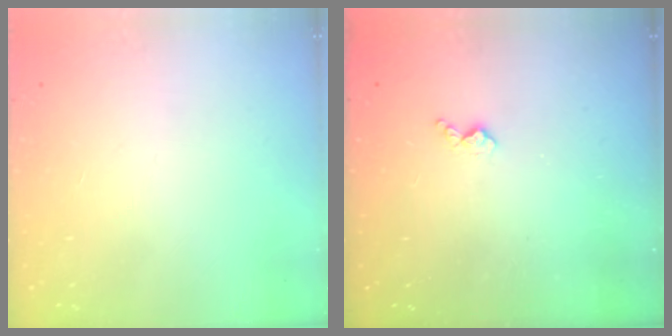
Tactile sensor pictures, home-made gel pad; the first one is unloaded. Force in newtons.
{"total": 5.7, "press": 5.7, "slide": 0.5}